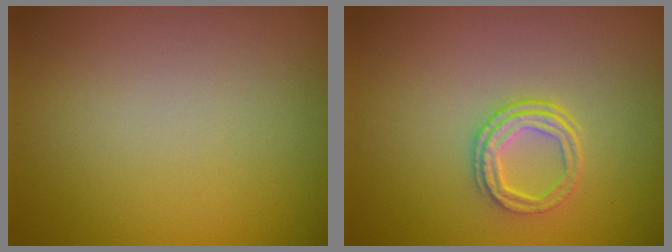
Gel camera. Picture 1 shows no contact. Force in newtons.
{"total": 2.4, "press": 1.7, "slide": 1.7}